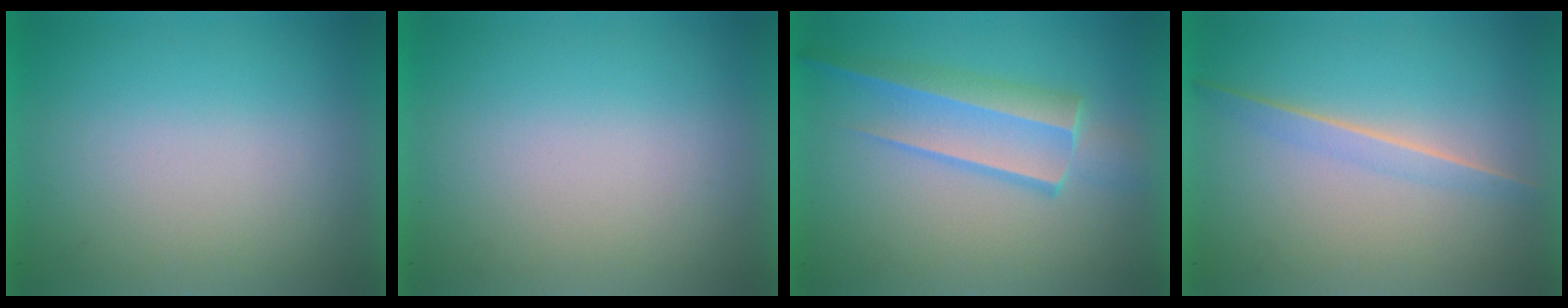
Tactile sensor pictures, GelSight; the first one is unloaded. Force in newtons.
{"total": 0.0}
{"total": 3.2}
{"total": 1.4}